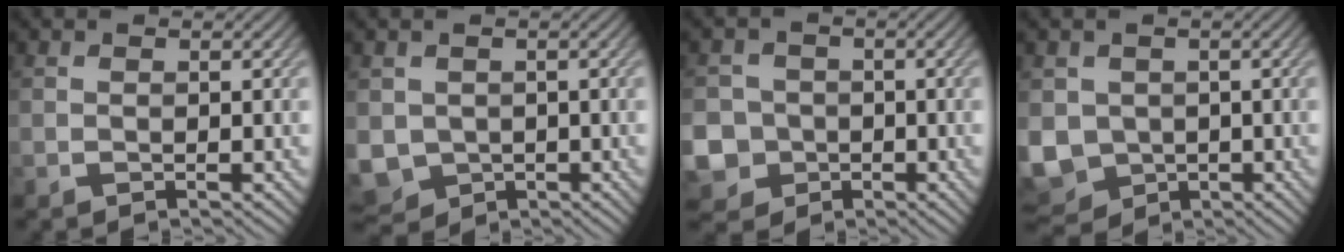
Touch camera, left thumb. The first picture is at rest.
{"total": 4.5, "force": [-0.3, 4.1, 1.8], "torque": [-0.065, -0.028, -0.006]}
{"total": 8.2, "force": [-2.3, 7.6, 2.0], "torque": [-0.075, -0.027, -0.067]}
{"total": 6.8, "force": [-0.5, 6.0, 3.2], "torque": [-0.103, -0.030, -0.010]}